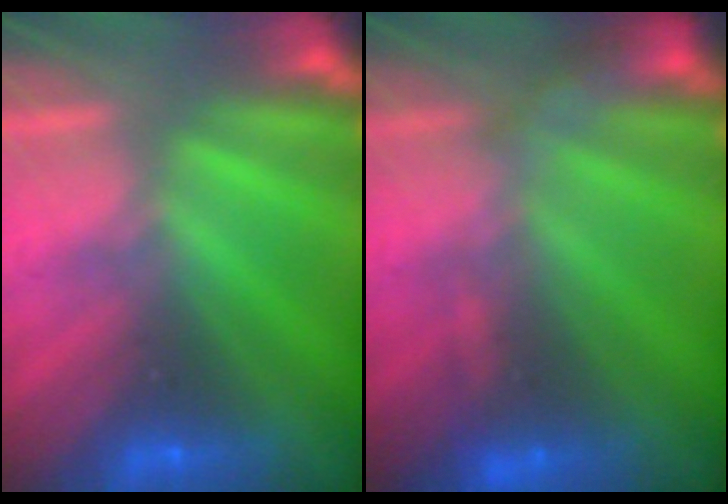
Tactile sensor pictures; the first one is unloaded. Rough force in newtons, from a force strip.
{"total": 2.9}